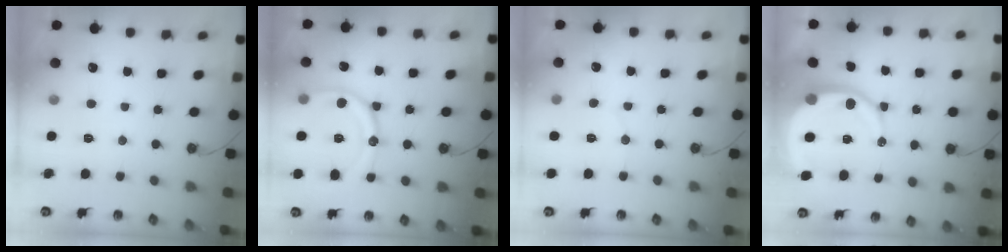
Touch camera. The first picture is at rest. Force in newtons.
{"total": 15.4, "press": 15.3, "slide": 1.8}
{"total": 3.2, "press": 3.1, "slide": 0.7}
{"total": 12.1, "press": 12.0, "slide": 1.6}